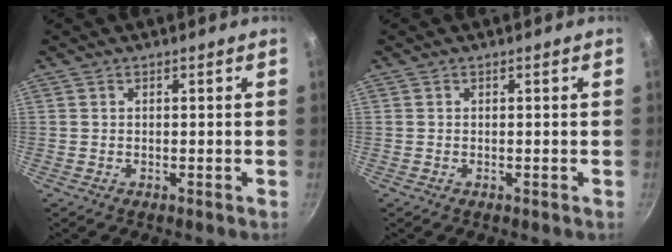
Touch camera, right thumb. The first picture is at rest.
{"total": 0.0}